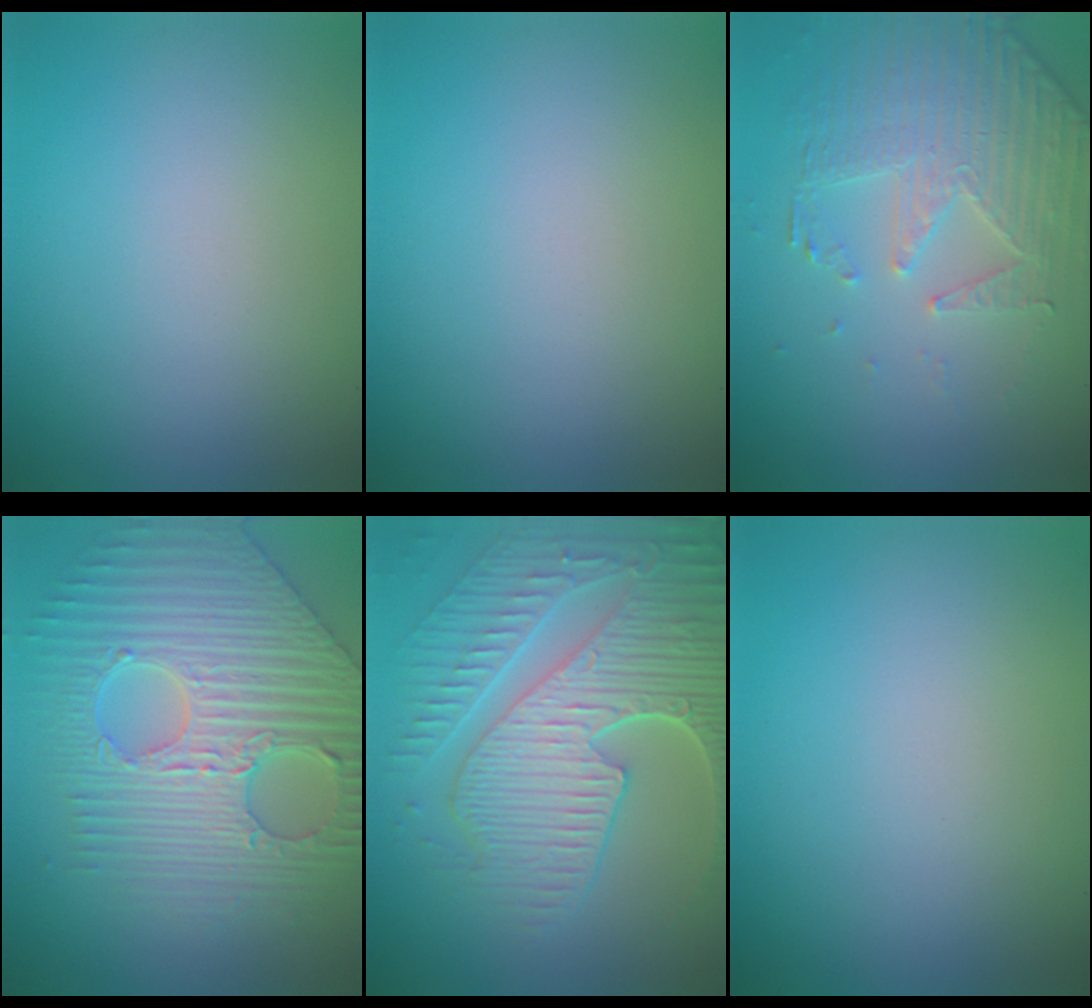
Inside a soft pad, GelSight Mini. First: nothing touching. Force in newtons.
{"total": 0.0}
{"total": 4.9, "press": 3.7, "slide": 3.3}
{"total": 7.3, "press": 6.1, "slide": 4.0}
{"total": 8.8, "press": 6.4, "slide": 6.1}
{"total": 0.0}